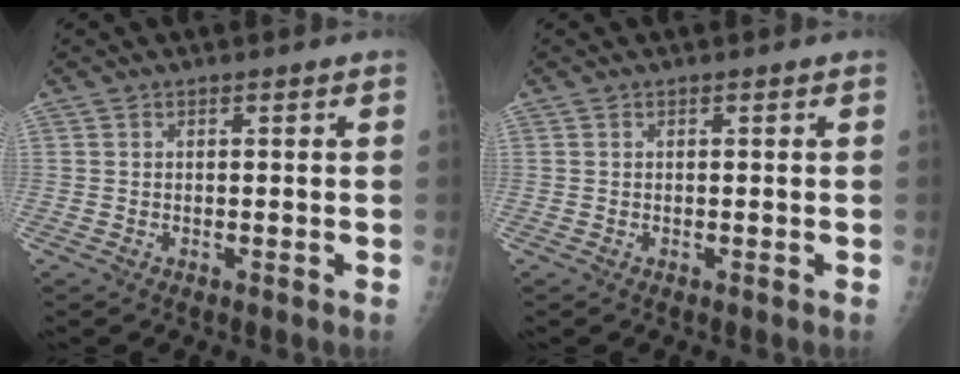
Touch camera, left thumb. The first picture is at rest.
{"total": 0.0}